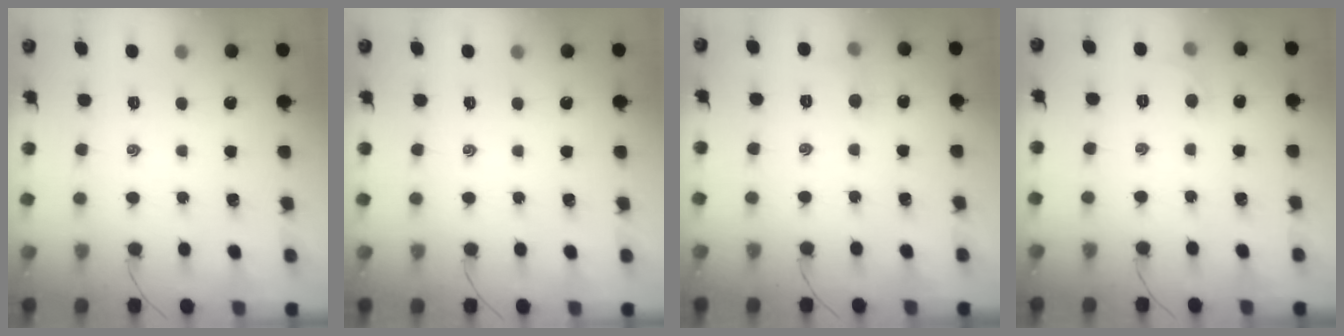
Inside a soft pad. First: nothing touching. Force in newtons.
{"total": 0.0}
{"total": 5.2, "press": 5.0, "slide": 1.6}
{"total": 3.7, "press": 3.5, "slide": 1.2}